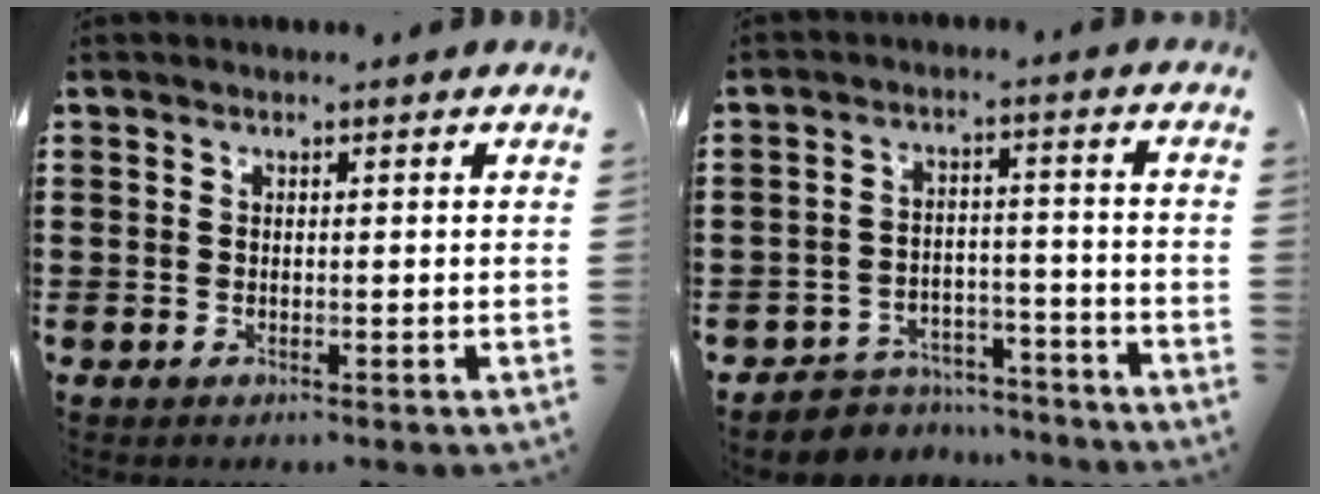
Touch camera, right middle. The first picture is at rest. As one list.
[{"total": 4.5, "force": [-4.4, 1.1, 0.0], "torque": [-0.005, 0.011, -0.093]}]